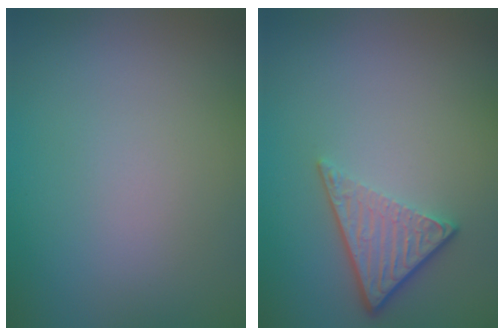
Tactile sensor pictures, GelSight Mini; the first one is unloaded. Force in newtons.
{"total": 3.7, "press": 2.8, "slide": 2.5}